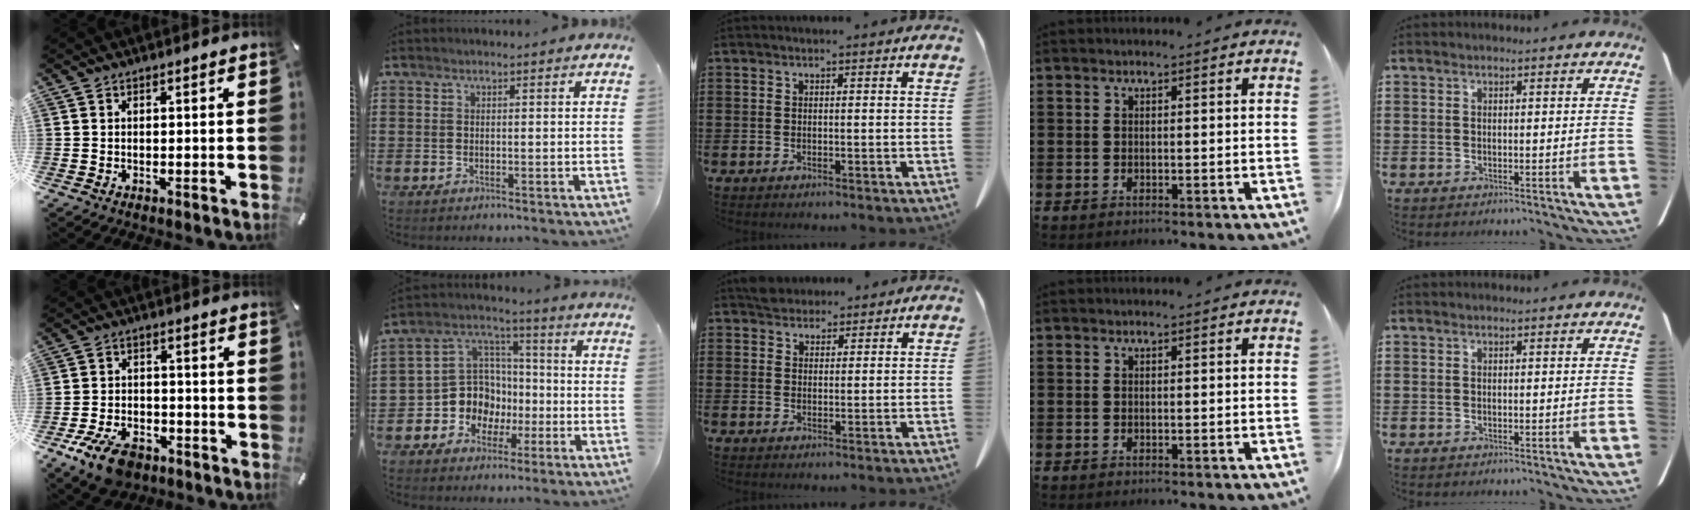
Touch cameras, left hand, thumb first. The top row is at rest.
{"thumb": {"total": 9.1, "force": [-5.6, 5.3, 4.9], "torque": [-0.098, 0.028, -0.101]}, "index": {"total": 10.1, "force": [-2.6, 9.3, 2.9], "torque": [-0.107, 0.009, -0.048]}, "middle": {"total": 2.9, "force": [2.6, 1.1, 0.3], "torque": [-0.006, 0.001, 0.051]}}